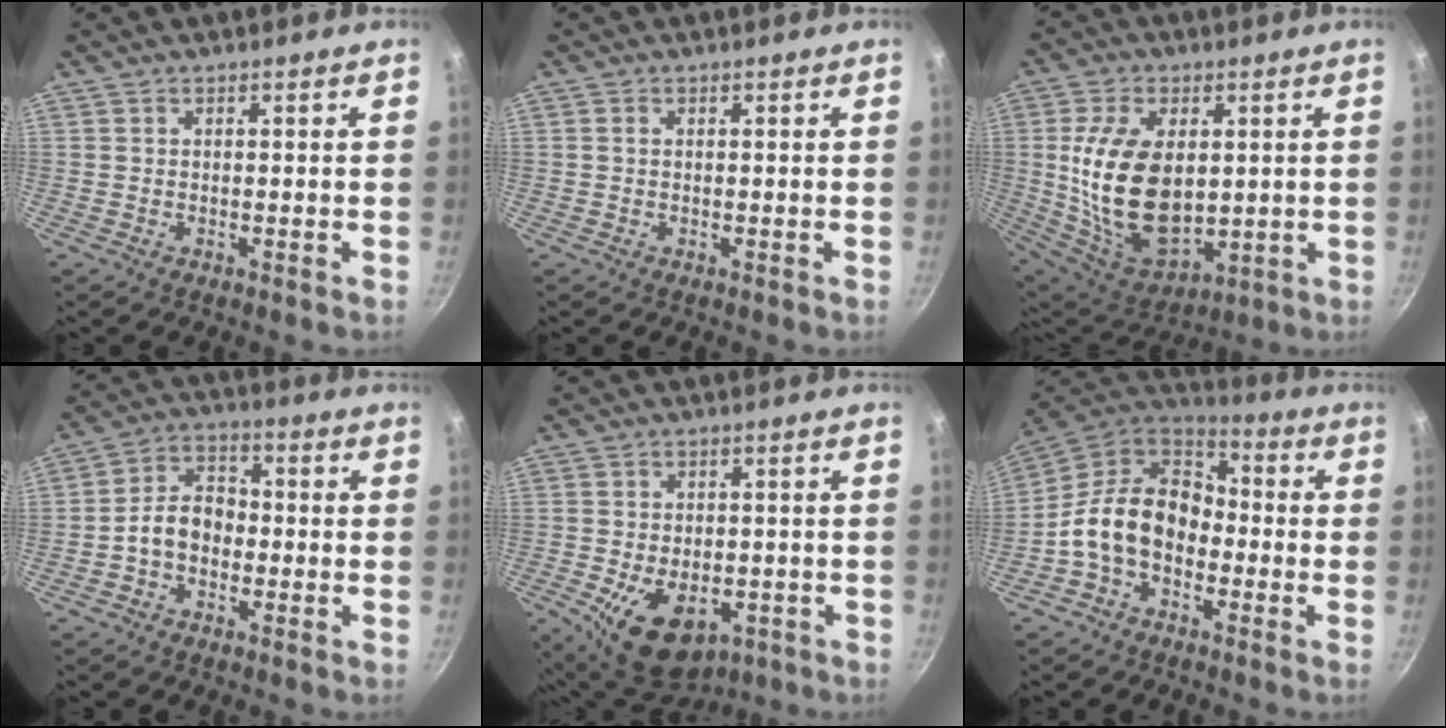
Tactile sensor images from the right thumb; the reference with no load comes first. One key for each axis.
{"total": 0.6, "fx": 0.1, "fy": 0.4, "fz": 0.4, "tx": -0.009, "ty": 0.001, "tz": 0.003}
{"total": 19.4, "fx": 1.9, "fy": 11.9, "fz": 15.2, "tx": -0.258, "ty": -0.020, "tz": 0.053}
{"total": 7.6, "fx": -1.9, "fy": 5.5, "fz": 4.8, "tx": -0.056, "ty": 0.035, "tz": -0.046}
{"total": 13.0, "fx": -4.5, "fy": 8.2, "fz": 9.1, "tx": -0.117, "ty": 0.000, "tz": -0.052}
{"total": 15.2, "fx": -3.4, "fy": 10.9, "fz": 10.0, "tx": -0.148, "ty": 0.051, "tz": -0.084}